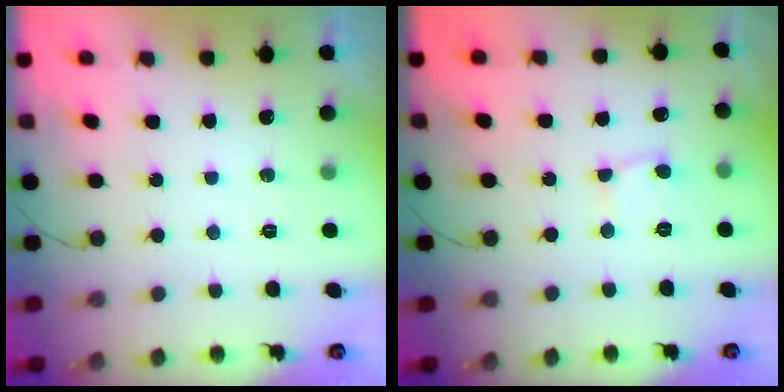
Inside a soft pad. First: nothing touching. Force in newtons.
{"total": 2.4, "press": 2.4, "slide": 0.1}